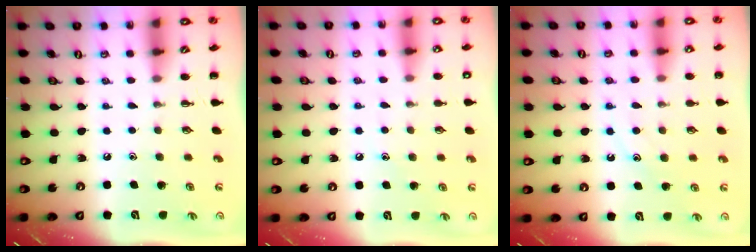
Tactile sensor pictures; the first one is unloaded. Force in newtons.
{"total": 6.6, "press": 6.5, "slide": 1.2}
{"total": 11.2, "press": 11.2, "slide": 1.0}